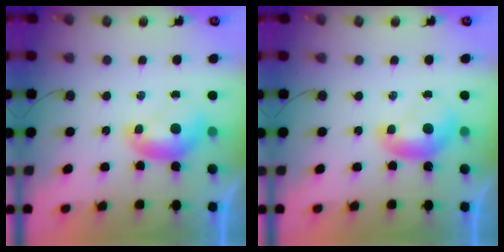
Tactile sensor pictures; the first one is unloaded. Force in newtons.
{"total": 0.0}